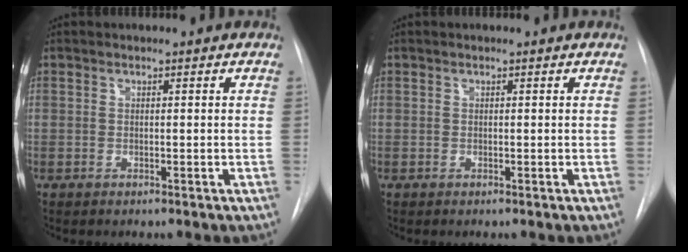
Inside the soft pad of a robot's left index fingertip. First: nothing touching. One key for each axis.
{"total": 0.0}